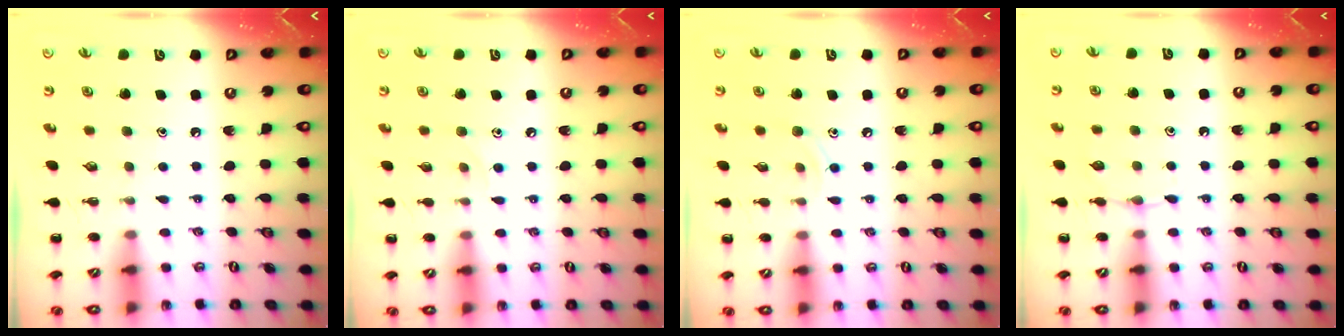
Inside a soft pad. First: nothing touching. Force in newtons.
{"total": 4.3, "press": 4.2, "slide": 1.3}
{"total": 8.3, "press": 8.1, "slide": 1.8}
{"total": 4.9, "press": 4.8, "slide": 1.3}